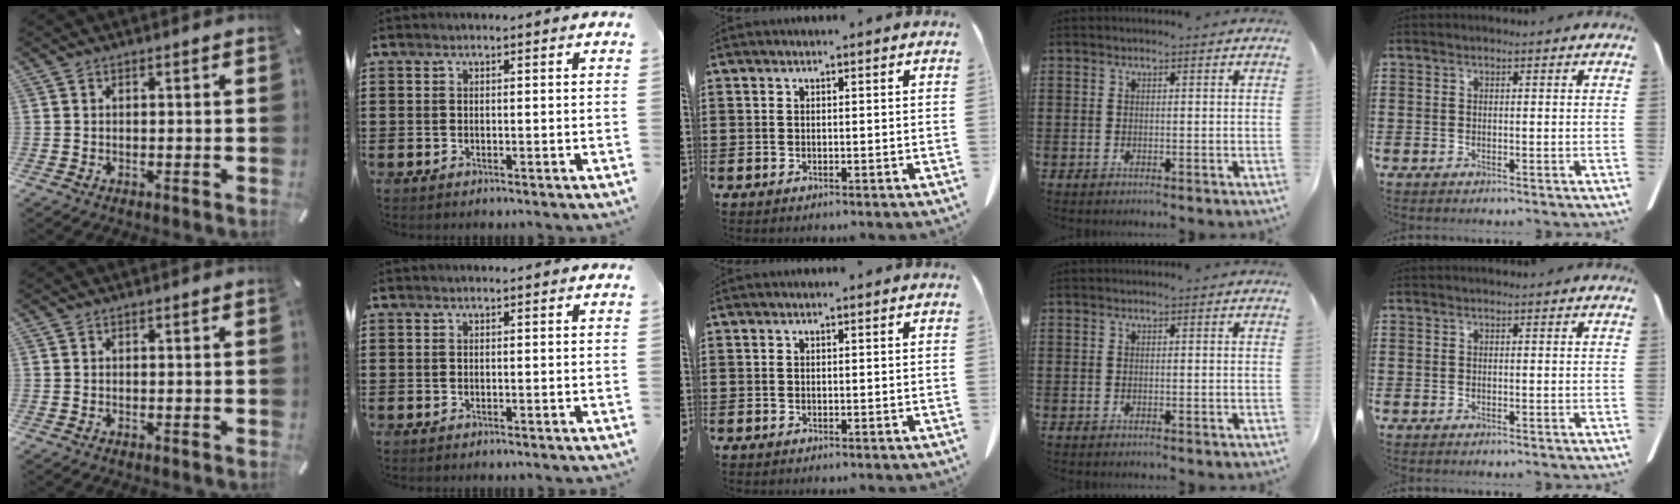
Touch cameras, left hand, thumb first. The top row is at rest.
{}